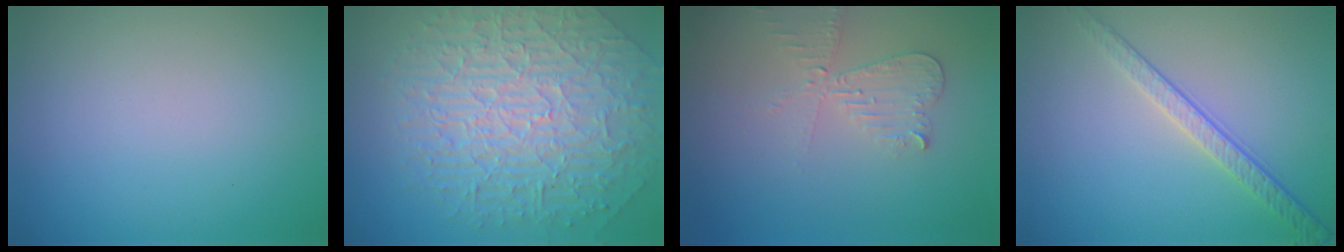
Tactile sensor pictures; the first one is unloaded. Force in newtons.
{"total": 10.0, "press": 6.7, "slide": 7.4}
{"total": 2.8, "press": 2.6, "slide": 0.9}
{"total": 2.4, "press": 2.0, "slide": 1.4}